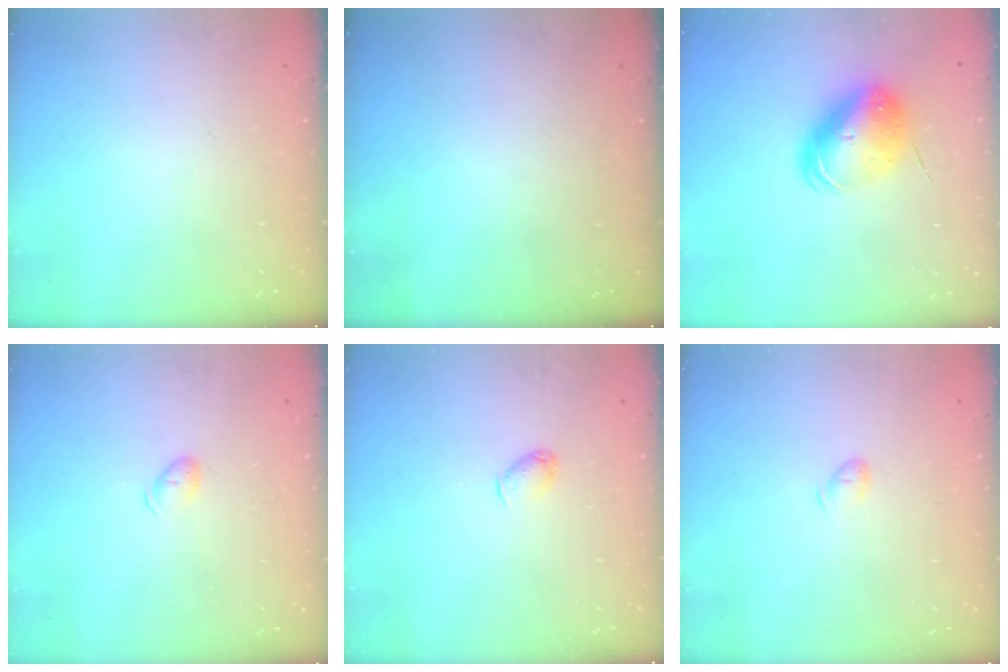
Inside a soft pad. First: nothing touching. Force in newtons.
{"total": 0.0}
{"total": 10.4, "press": 10.1, "slide": 2.3}
{"total": 4.5, "press": 4.4, "slide": 0.8}
{"total": 3.8, "press": 3.7, "slide": 0.7}
{"total": 4.7, "press": 4.6, "slide": 0.8}